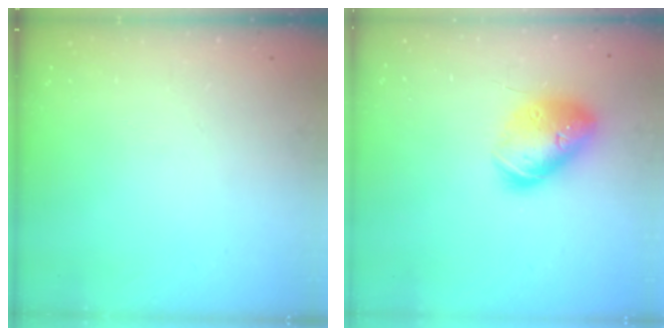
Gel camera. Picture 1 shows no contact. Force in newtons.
{"total": 17.1, "press": 16.9, "slide": 2.7}